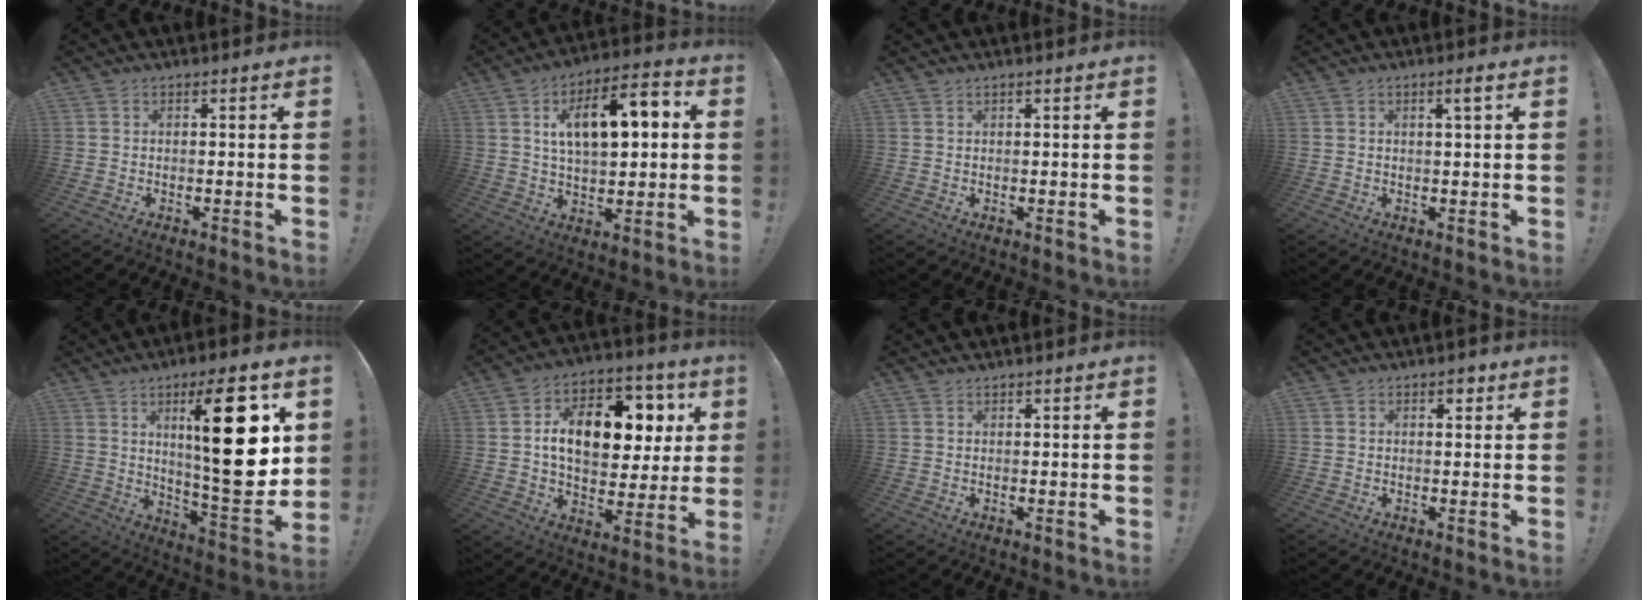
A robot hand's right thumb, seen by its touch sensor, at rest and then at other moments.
{"total": 14.8, "force": [3.7, 7.2, 12.3], "torque": [-0.182, -0.001, 0.059]}
{"total": 0.6, "force": [0.5, 0.1, 0.2], "torque": [-0.004, 0.000, 0.010]}
{"total": 2.7, "force": [1.2, 0.0, 2.4], "torque": [-0.030, -0.005, 0.014]}
{"total": 24.7, "force": [7.7, 6.3, 22.7], "torque": [-0.337, -0.038, 0.111]}
{"total": 17.3, "force": [4.5, 10.5, 12.9], "torque": [-0.180, -0.013, 0.078]}
{"total": 0.8, "force": [0.8, 0.3, -0.1], "torque": [0.002, -0.001, 0.016]}
{"total": 2.5, "force": [1.6, 1.4, 1.4], "torque": [0.002, -0.011, 0.022]}